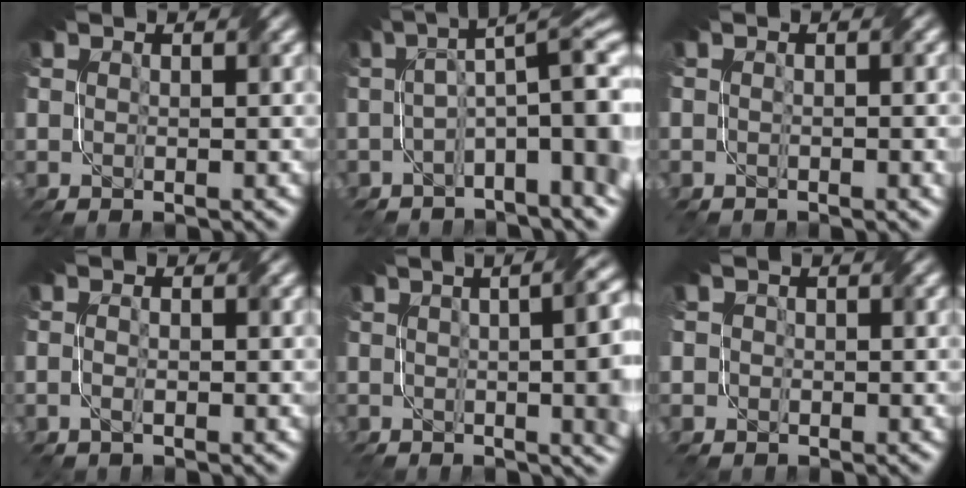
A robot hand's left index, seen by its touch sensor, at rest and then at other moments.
{"total": 8.0, "force": [-2.0, 1.9, 7.5], "torque": [-0.107, 0.006, -0.016]}
{"total": 1.6, "force": [-1.6, -0.3, -0.1], "torque": [0.003, -0.005, -0.008]}
{"total": 1.7, "force": [-1.7, -0.1, -0.1], "torque": [0.000, -0.002, -0.013]}
{"total": 11.8, "force": [-0.2, 5.1, 10.7], "torque": [-0.060, 0.032, -0.005]}
{"total": 1.7, "force": [-1.1, 0.8, -1.0], "torque": [0.022, -0.002, -0.004]}